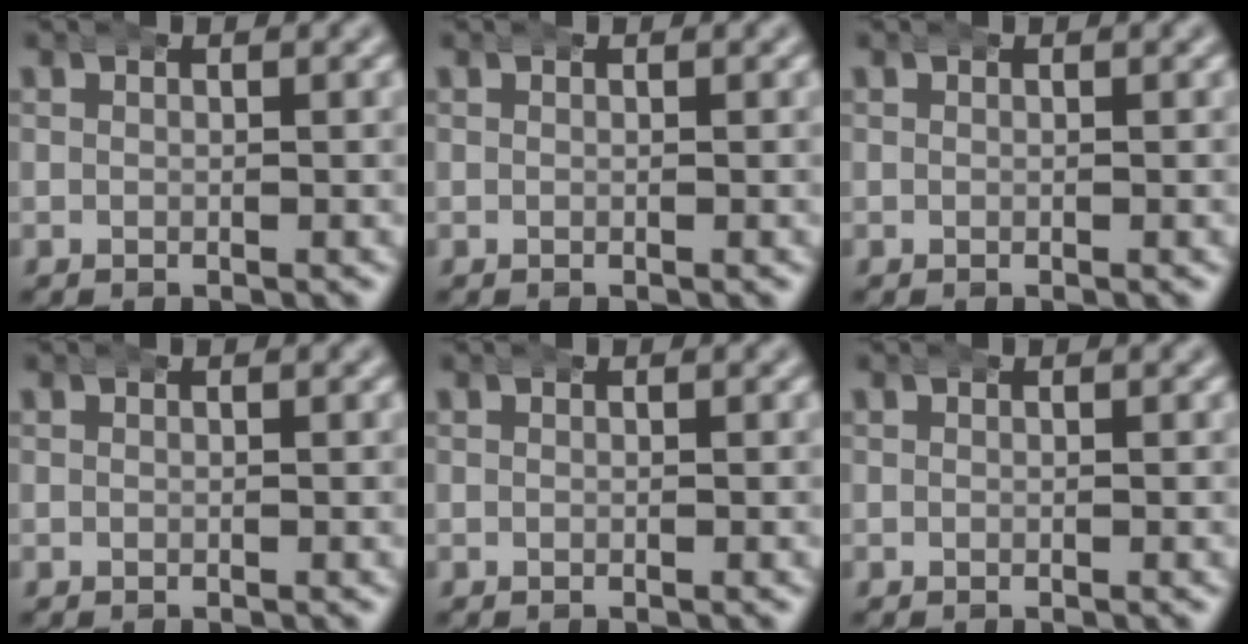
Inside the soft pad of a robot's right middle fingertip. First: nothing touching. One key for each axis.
{"total": 0.0}
{"total": 0.0}
{"total": 0.0}
{"total": 0.0}
{"total": 0.0}